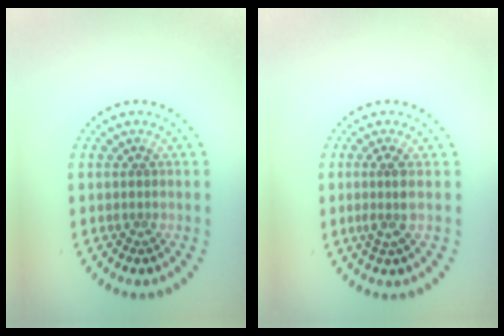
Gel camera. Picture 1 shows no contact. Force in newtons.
{"total": 1.8, "press": 1.3, "slide": 1.2}